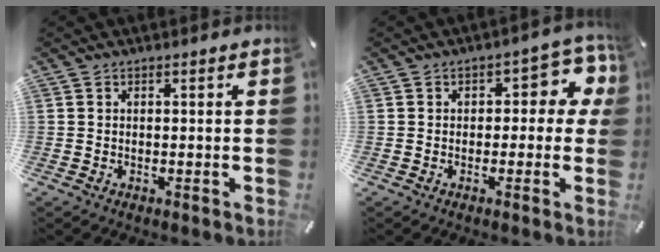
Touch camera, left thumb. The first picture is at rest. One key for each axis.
{"total": 7.5, "fx": 1.4, "fy": 4.8, "fz": 5.6, "tx": -0.069, "ty": 0.000, "tz": 0.019}